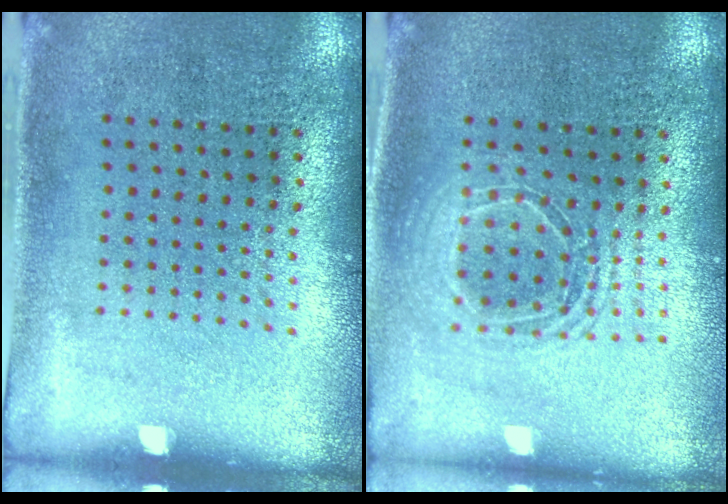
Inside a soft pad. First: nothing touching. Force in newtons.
{"total": 1.7, "press": 1.5, "slide": 0.9}